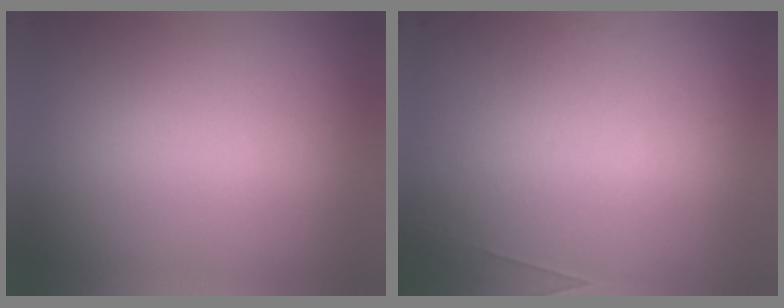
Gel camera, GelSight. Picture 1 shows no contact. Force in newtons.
{"total": 4.5}